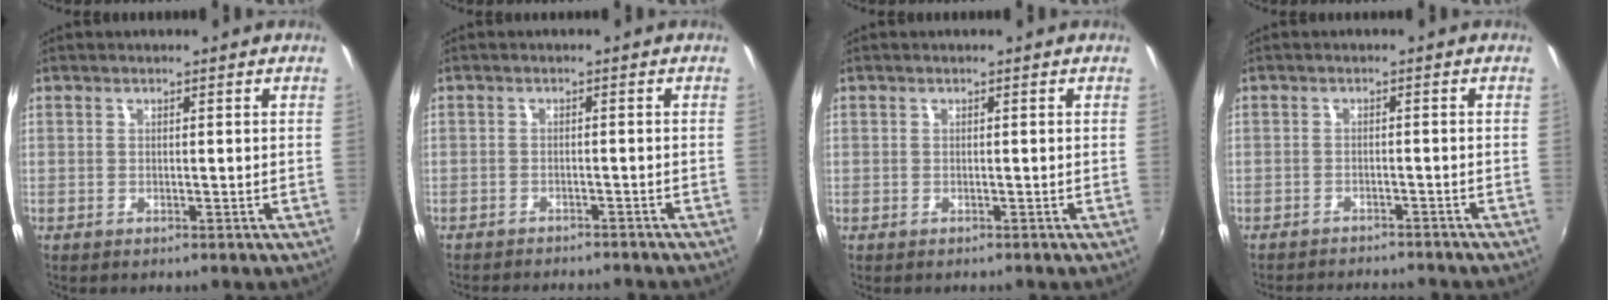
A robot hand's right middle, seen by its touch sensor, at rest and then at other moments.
{"total": 5.6, "force": [-5.0, 1.8, 1.5], "torque": [-0.045, -0.001, -0.073]}
{"total": 0.9, "force": [-0.4, 0.8, -0.1], "torque": [-0.002, 0.002, -0.004]}
{"total": 6.8, "force": [-6.3, 1.9, 1.7], "torque": [-0.051, 0.004, -0.090]}